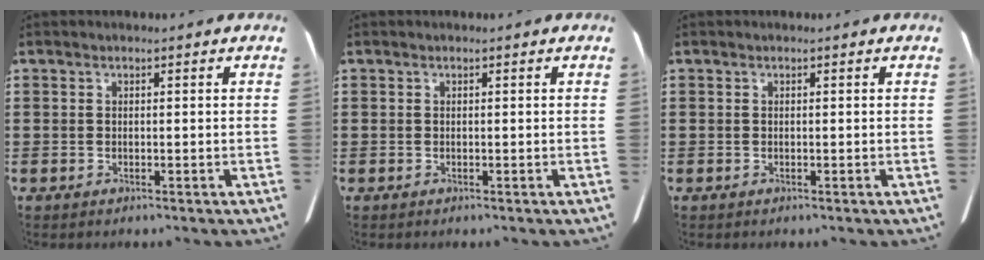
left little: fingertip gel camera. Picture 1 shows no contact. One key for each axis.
{"total": 0.0}
{"total": 0.0}